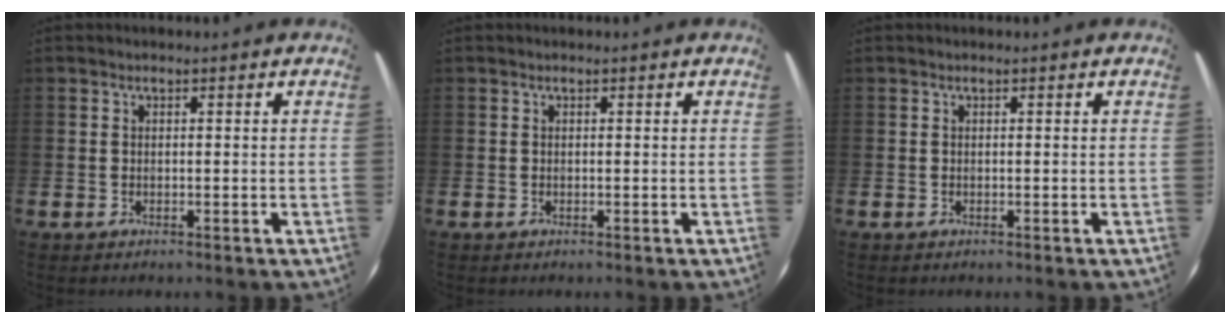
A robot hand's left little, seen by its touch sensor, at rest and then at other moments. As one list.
[{"total": 0.0}, {"total": 0.0}]